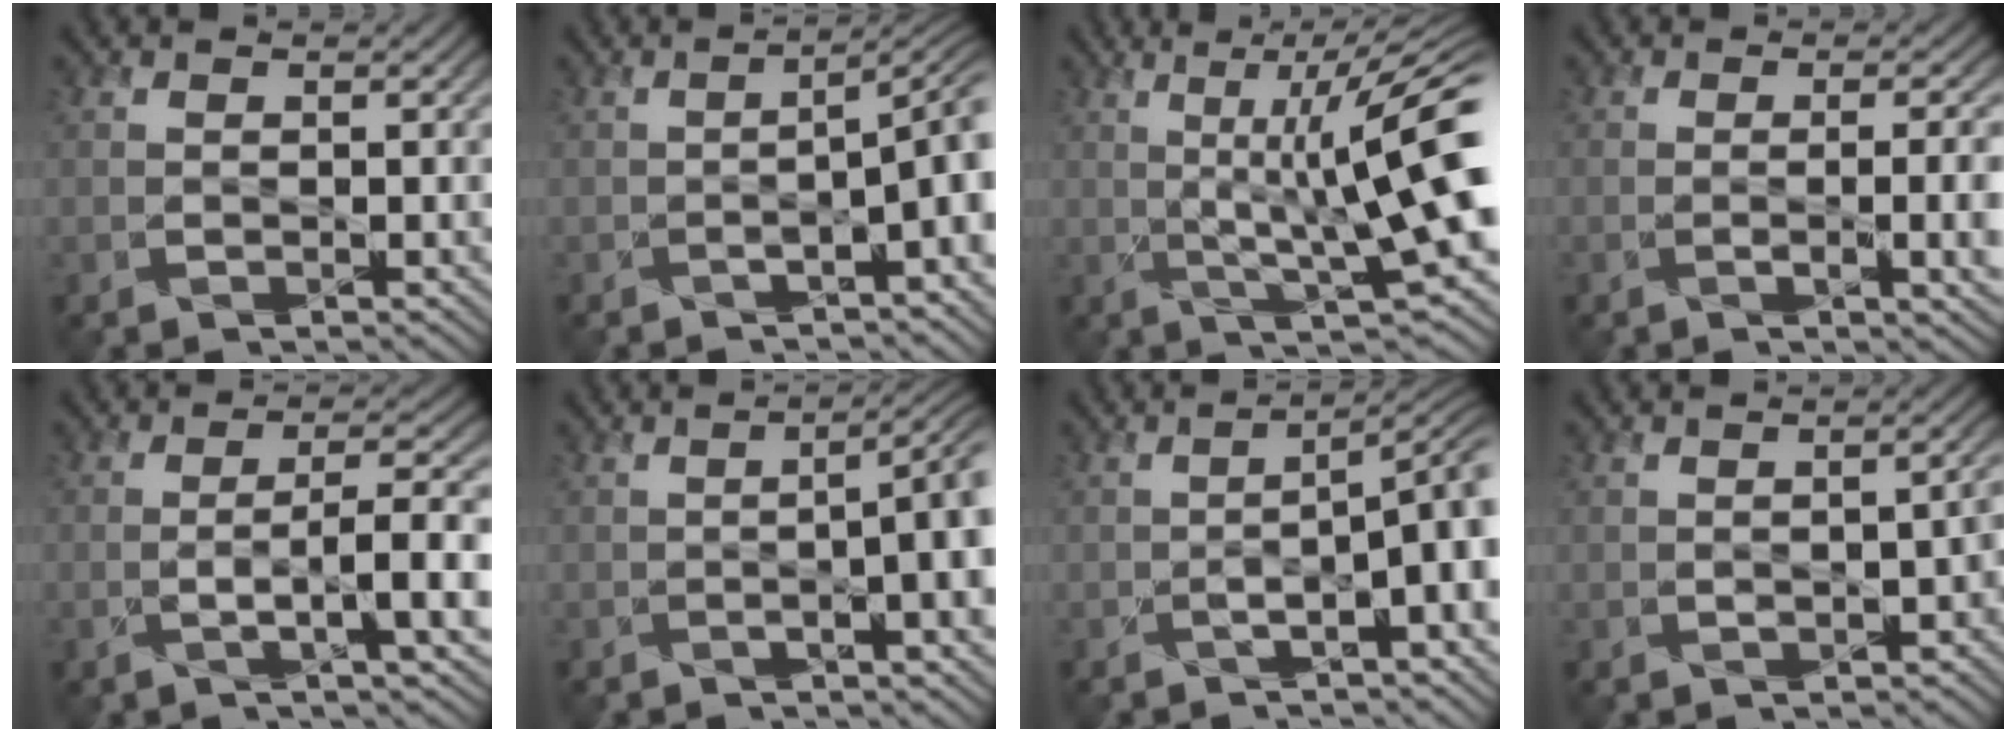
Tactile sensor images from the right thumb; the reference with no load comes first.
{"total": 6.0, "force": [-1.3, 1.1, 5.8], "torque": [-0.079, 0.005, -0.027]}
{"total": 14.7, "force": [1.9, 3.0, 14.2], "torque": [-0.203, 0.018, 0.041]}
{"total": 5.4, "force": [-0.8, 1.5, 5.1], "torque": [-0.065, -0.001, -0.010]}
{"total": 6.0, "force": [-1.5, 0.8, 5.7], "torque": [-0.092, 0.009, -0.034]}
{"total": 9.0, "force": [-0.7, 2.6, 8.6], "torque": [-0.095, 0.005, -0.021]}
{"total": 6.8, "force": [-1.6, 1.2, 6.5], "torque": [-0.096, 0.003, -0.030]}
{"total": 2.9, "force": [-1.0, 1.5, 2.3], "torque": [-0.025, -0.002, -0.008]}